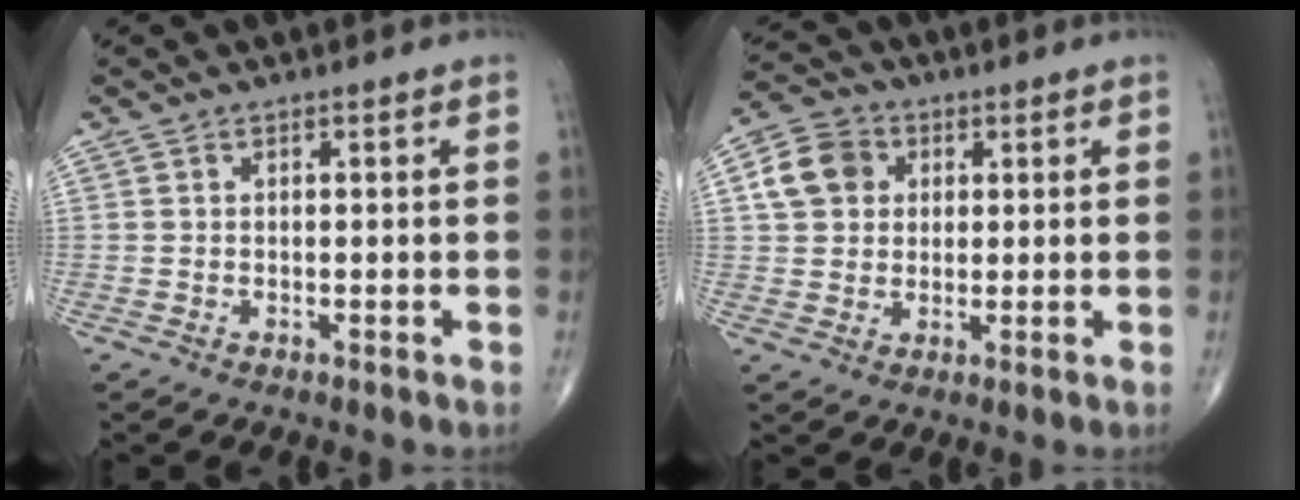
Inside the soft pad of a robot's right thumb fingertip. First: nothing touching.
{"total": 8.0, "force": [2.0, 6.8, 3.8], "torque": [-0.053, 0.006, 0.028]}